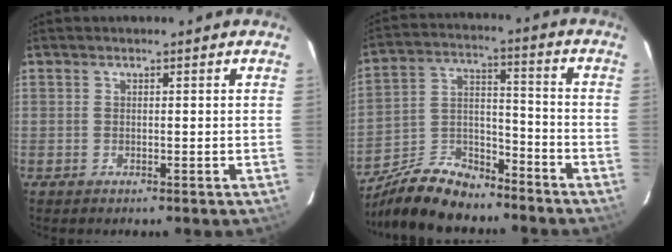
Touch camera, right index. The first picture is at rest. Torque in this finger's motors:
{"motor_torque": [0.40, -1.23, 0.11, 0.00]}